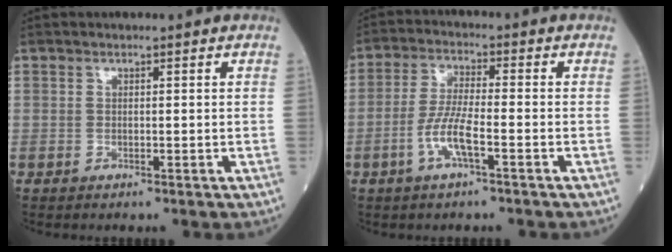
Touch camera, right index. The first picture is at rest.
{"total": 6.1, "force": [-2.6, 0.7, 5.5], "torque": [-0.116, 0.002, -0.052]}